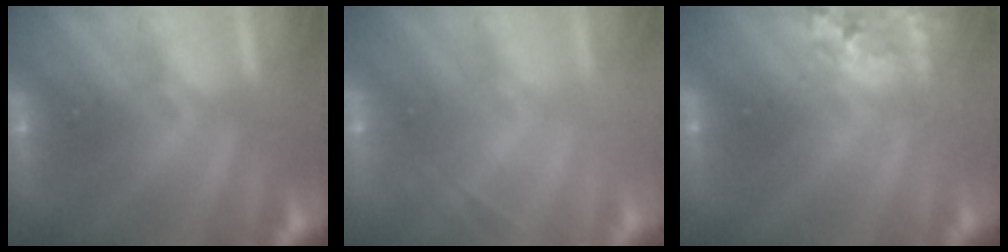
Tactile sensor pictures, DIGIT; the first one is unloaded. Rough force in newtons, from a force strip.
{"total": 2.0}
{"total": 2.7}